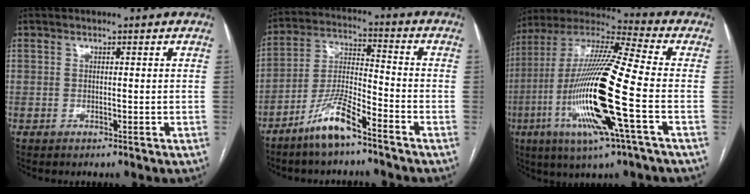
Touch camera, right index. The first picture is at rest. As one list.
[{"total": 9.2, "force": [-6.6, 1.3, 6.3], "torque": [-0.134, -0.014, -0.132]}, {"total": 20.7, "force": [-5.4, 0.7, 20.0], "torque": [-0.423, -0.021, -0.108]}]